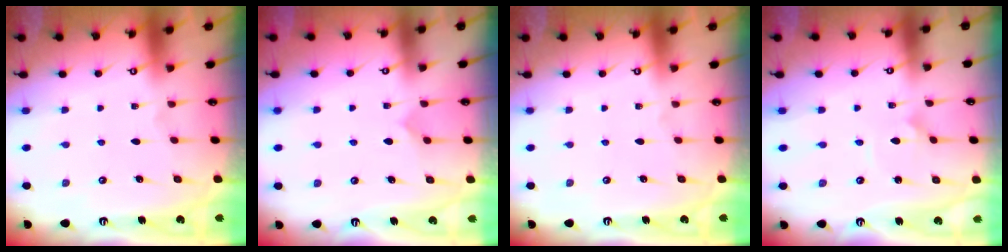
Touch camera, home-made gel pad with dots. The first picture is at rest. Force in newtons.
{"total": 4.7, "press": 4.7, "slide": 0.5}
{"total": 0.0}
{"total": 1.7, "press": 1.7, "slide": 0.1}